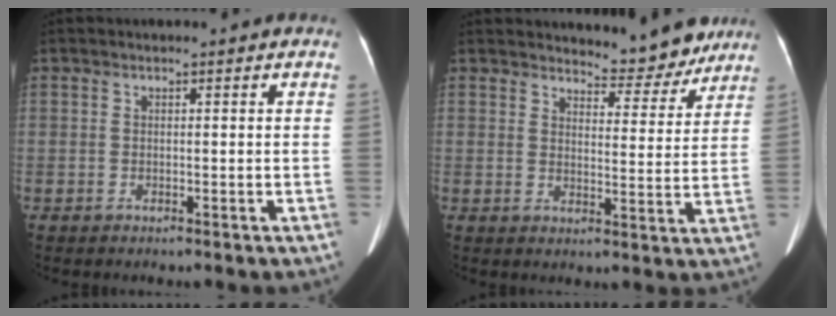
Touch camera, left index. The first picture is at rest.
{"total": 7.2, "force": [6.9, 1.6, 1.1], "torque": [-0.015, -0.017, 0.085]}